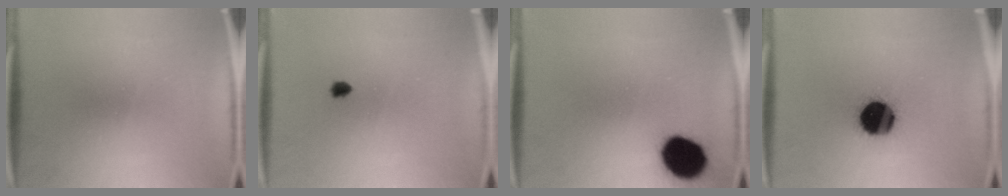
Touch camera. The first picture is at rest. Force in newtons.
{"total": 1.1}
{"total": 13.2}
{"total": 16.2}